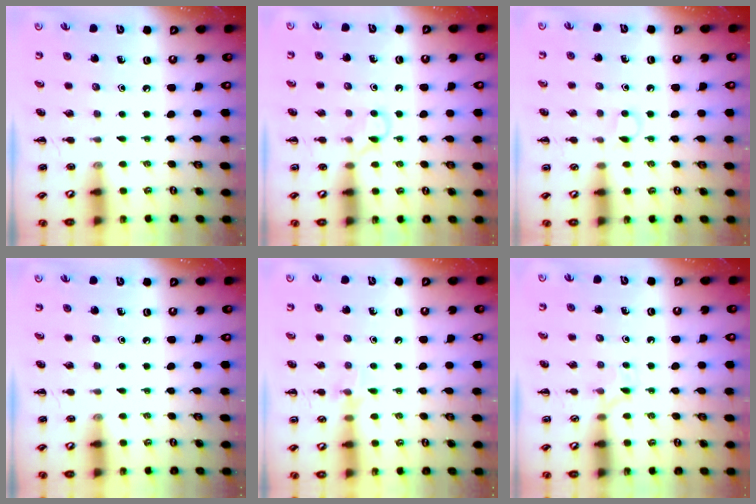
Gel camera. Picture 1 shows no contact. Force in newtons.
{"total": 4.9, "press": 4.7, "slide": 1.5}
{"total": 3.2, "press": 3.0, "slide": 1.1}
{"total": 0.0}
{"total": 6.0, "press": 5.8, "slide": 1.4}
{"total": 5.1, "press": 4.9, "slide": 1.6}